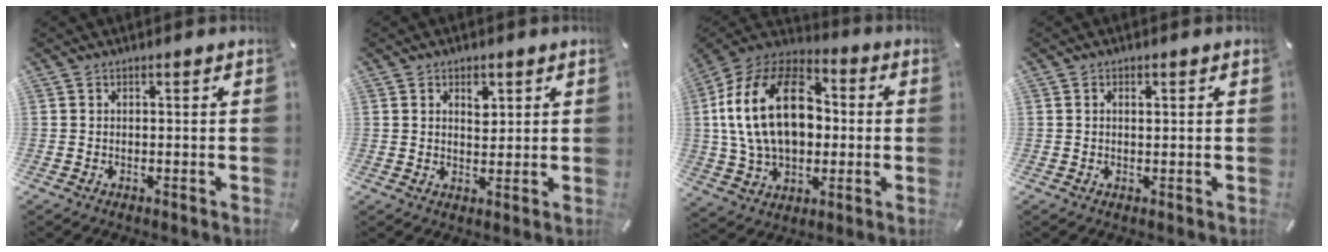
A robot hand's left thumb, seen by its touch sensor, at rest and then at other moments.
{"total": 3.4, "force": [1.5, 2.5, 1.9], "torque": [-0.001, -0.009, 0.017]}
{"total": 23.3, "force": [1.9, 16.2, 16.7], "torque": [-0.343, 0.016, 0.029]}
{"total": 0.9, "force": [0.3, 0.5, 0.7], "torque": [-0.015, 0.004, 0.004]}